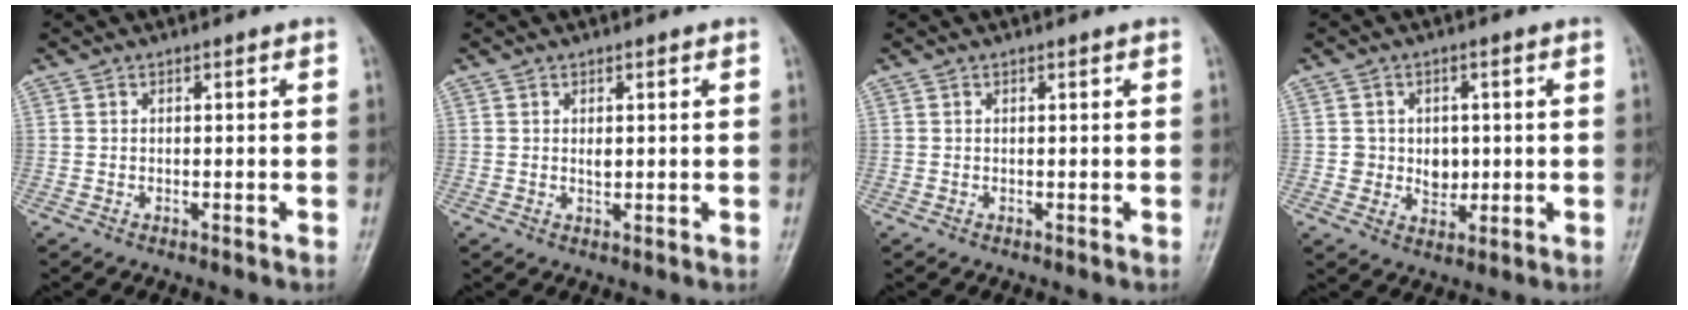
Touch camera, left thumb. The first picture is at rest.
{"total": 1.4, "force": [0.5, 0.7, 1.1], "torque": [-0.017, -0.004, 0.011]}
{"total": 0.0}
{"total": 5.0, "force": [0.2, 4.3, 2.5], "torque": [-0.008, 0.000, 0.008]}